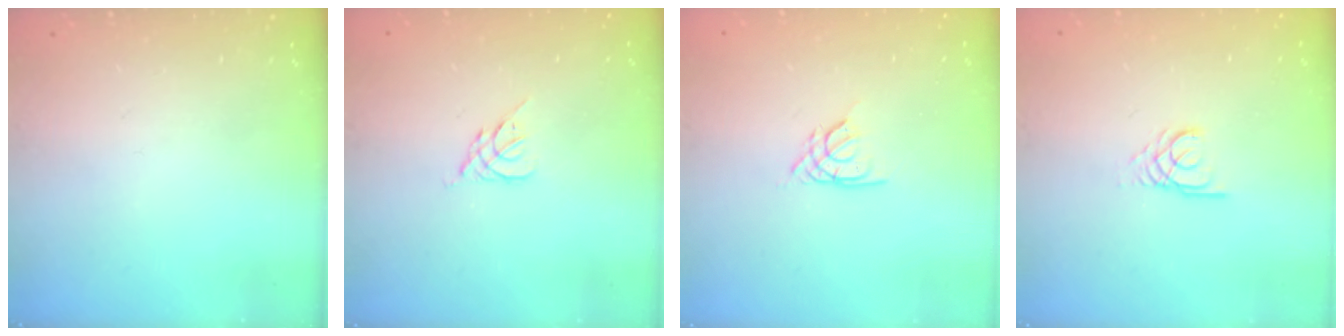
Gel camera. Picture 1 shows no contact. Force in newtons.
{"total": 2.6, "press": 2.5, "slide": 0.7}
{"total": 2.2, "press": 2.1, "slide": 0.5}
{"total": 2.5, "press": 2.5, "slide": 0.2}